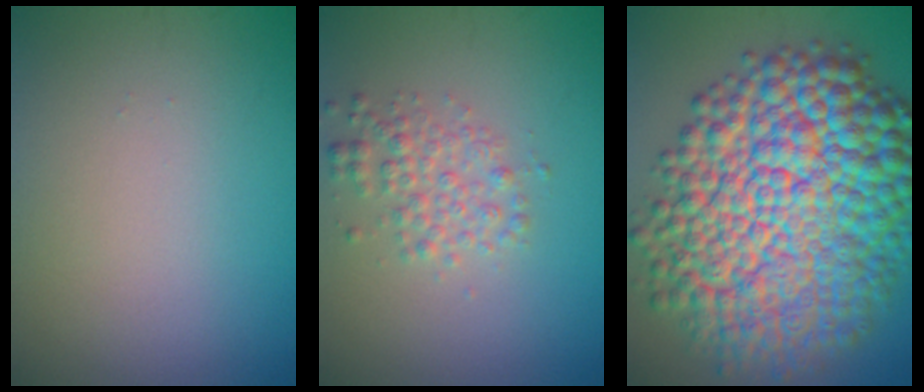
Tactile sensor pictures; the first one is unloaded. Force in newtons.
{"total": 2.5, "press": 2.5, "slide": 0.0}
{"total": 17.1, "press": 17.1, "slide": 0.1}